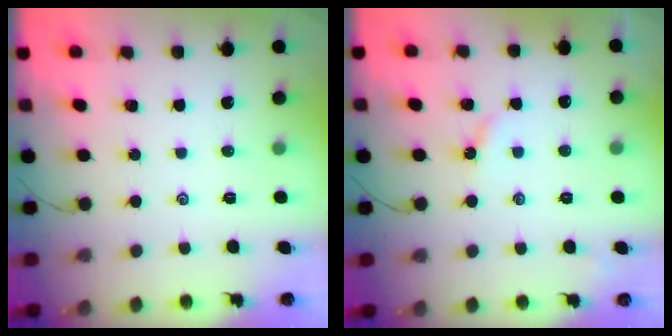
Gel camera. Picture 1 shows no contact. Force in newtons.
{"total": 2.7, "press": 2.7, "slide": 0.4}